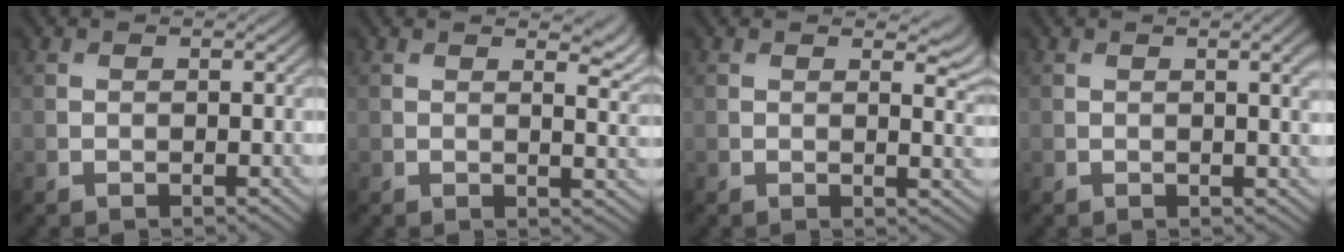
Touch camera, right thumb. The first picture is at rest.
{"total": 4.4, "force": [2.7, 1.3, 3.2], "torque": [-0.044, 0.000, 0.044]}
{"total": 3.5, "force": [2.0, 1.1, 2.6], "torque": [-0.038, -0.005, 0.033]}
{"total": 3.0, "force": [0.9, 0.6, 2.8], "torque": [-0.036, 0.003, 0.014]}